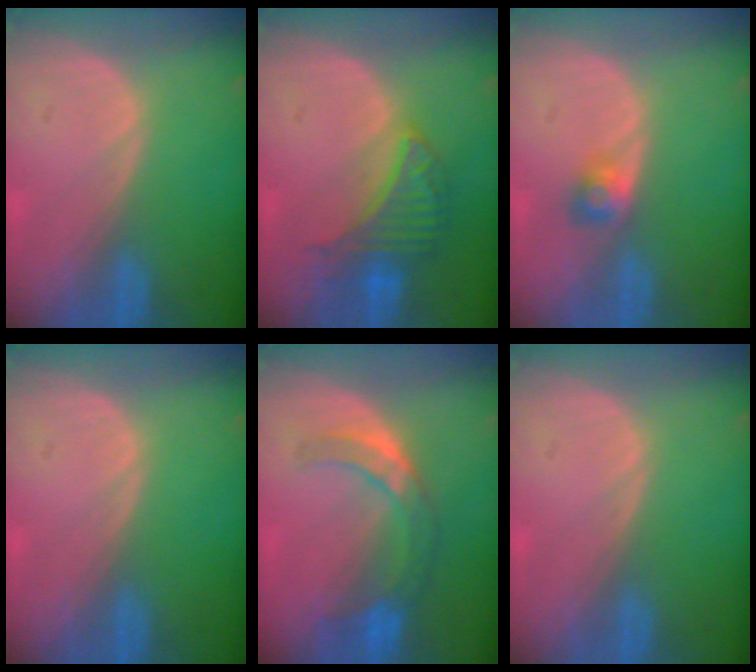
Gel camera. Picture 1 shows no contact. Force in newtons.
{"total": 6.6, "press": 6.4, "slide": 1.6}
{"total": 2.5, "press": 2.4, "slide": 0.7}
{"total": 0.0}
{"total": 7.3, "press": 6.5, "slide": 3.3}
{"total": 0.0}